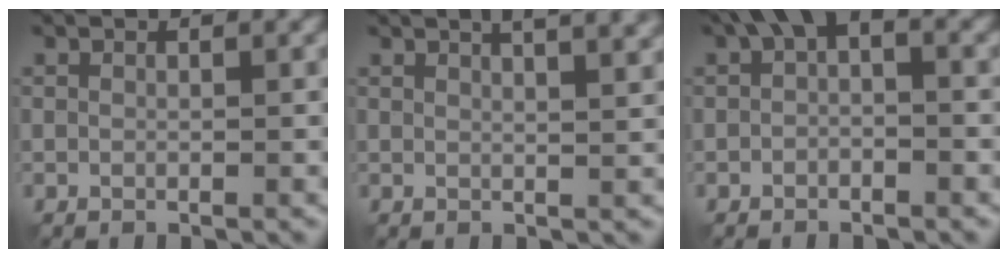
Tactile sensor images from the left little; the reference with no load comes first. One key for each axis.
{"total": 6.8, "fx": 4.3, "fy": 2.8, "fz": 4.5, "tx": -0.025, "ty": 0.043, "tz": 0.031}
{"total": 4.3, "fx": 1.1, "fy": 2.4, "fz": 3.4, "tx": -0.056, "ty": 0.018, "tz": 0.008}